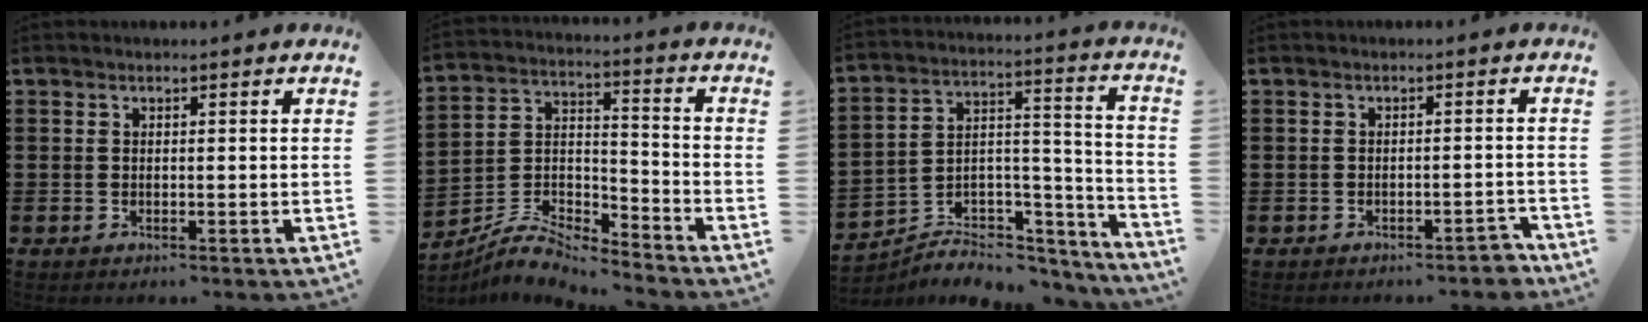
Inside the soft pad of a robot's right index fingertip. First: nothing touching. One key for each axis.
{"total": 7.3, "fx": -6.9, "fy": 1.5, "fz": 2.0, "tx": -0.048, "ty": 0.008, "tz": -0.137}
{"total": 4.6, "fx": -3.7, "fy": 2.7, "fz": 0.3, "tx": -0.010, "ty": -0.003, "tz": -0.070}
{"total": 2.5, "fx": -2.2, "fy": 0.5, "fz": 1.1, "tx": -0.021, "ty": 0.004, "tz": -0.044}